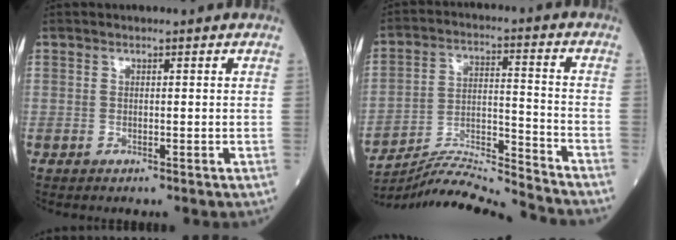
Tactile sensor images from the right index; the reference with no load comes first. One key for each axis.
{"total": 13.3, "fx": -12.9, "fy": -2.3, "fz": 2.1, "tx": -0.041, "ty": 0.014, "tz": -0.228}